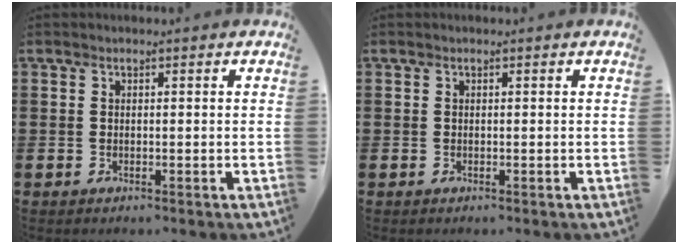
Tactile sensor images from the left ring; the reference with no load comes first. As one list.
[{"total": 0.0}]